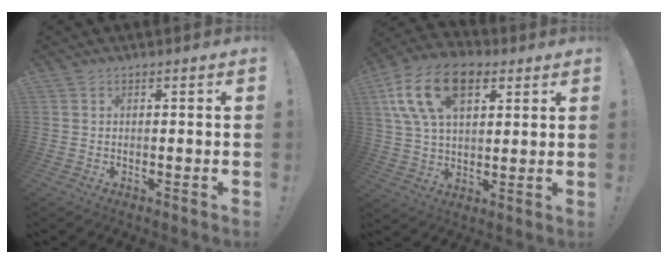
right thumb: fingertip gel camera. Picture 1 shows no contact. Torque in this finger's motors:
{"motor_torque": [-0.31, 1.77, 1.66, 0.68, 0.60]}